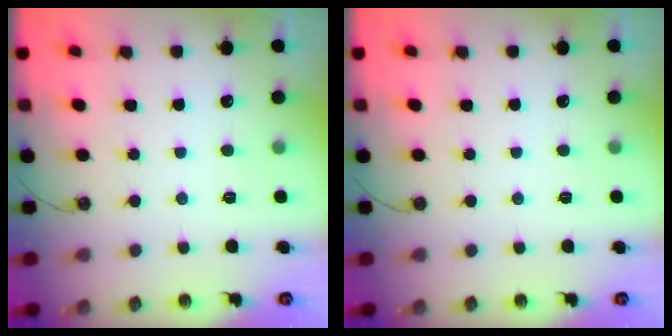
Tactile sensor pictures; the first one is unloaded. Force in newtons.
{"total": 0.0}